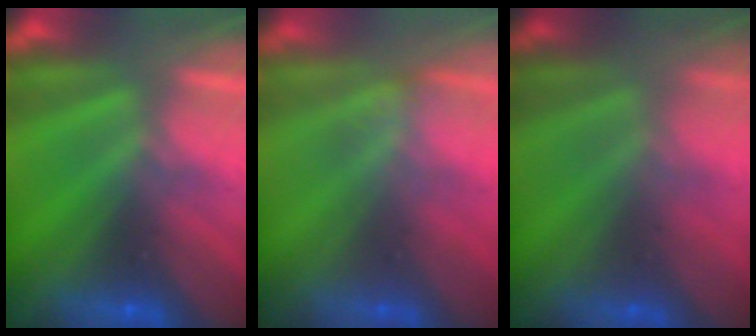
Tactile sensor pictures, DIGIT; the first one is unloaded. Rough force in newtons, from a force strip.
{"total": 1.7}
{"total": 1.7}